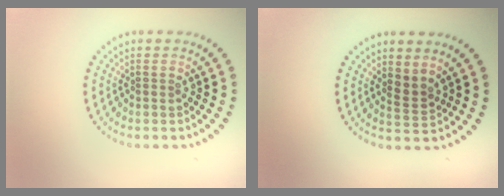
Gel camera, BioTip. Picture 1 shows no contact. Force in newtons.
{"total": 1.8, "press": 1.4, "slide": 1.2}